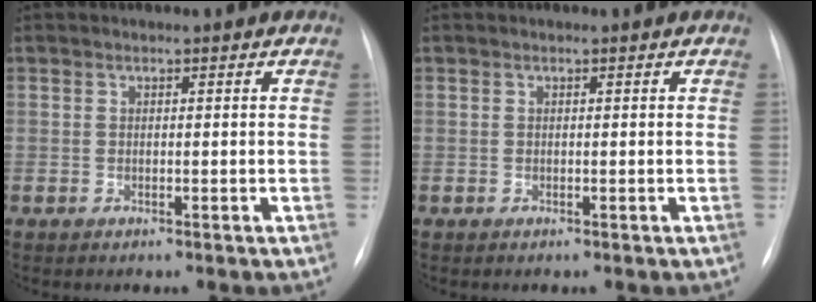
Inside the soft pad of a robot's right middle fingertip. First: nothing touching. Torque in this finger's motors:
{"motor_torque": [0.00, 0.00, 0.00, 0.00]}